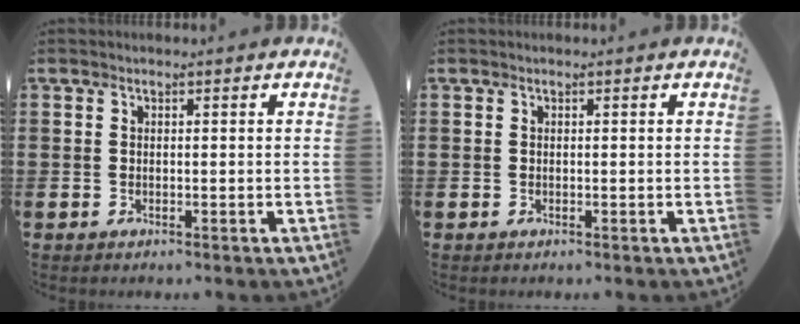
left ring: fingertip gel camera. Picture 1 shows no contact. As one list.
[{"total": 0.0}]